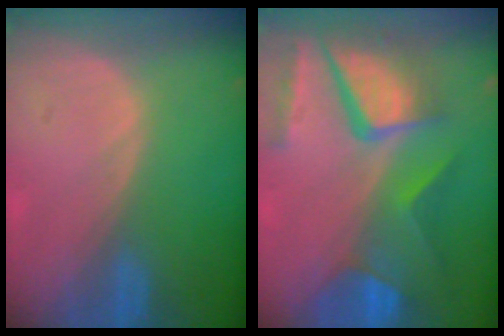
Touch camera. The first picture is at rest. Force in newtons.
{"total": 11.5, "press": 9.5, "slide": 6.5}